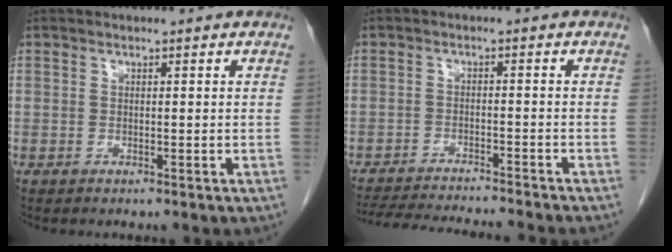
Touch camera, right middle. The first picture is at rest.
{"total": 13.8, "force": [-12.8, -0.2, 5.1], "torque": [-0.075, -0.020, -0.186]}